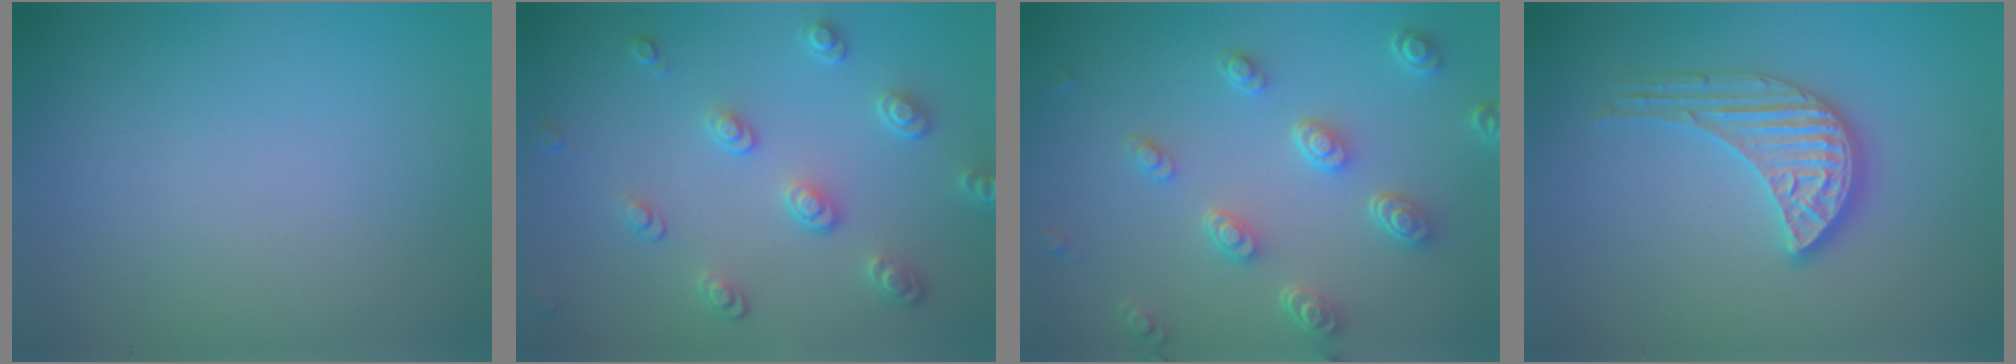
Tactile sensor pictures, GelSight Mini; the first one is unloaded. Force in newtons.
{"total": 3.7, "press": 2.9, "slide": 2.2}
{"total": 4.6, "press": 3.4, "slide": 3.0}
{"total": 3.5, "press": 3.4, "slide": 1.1}